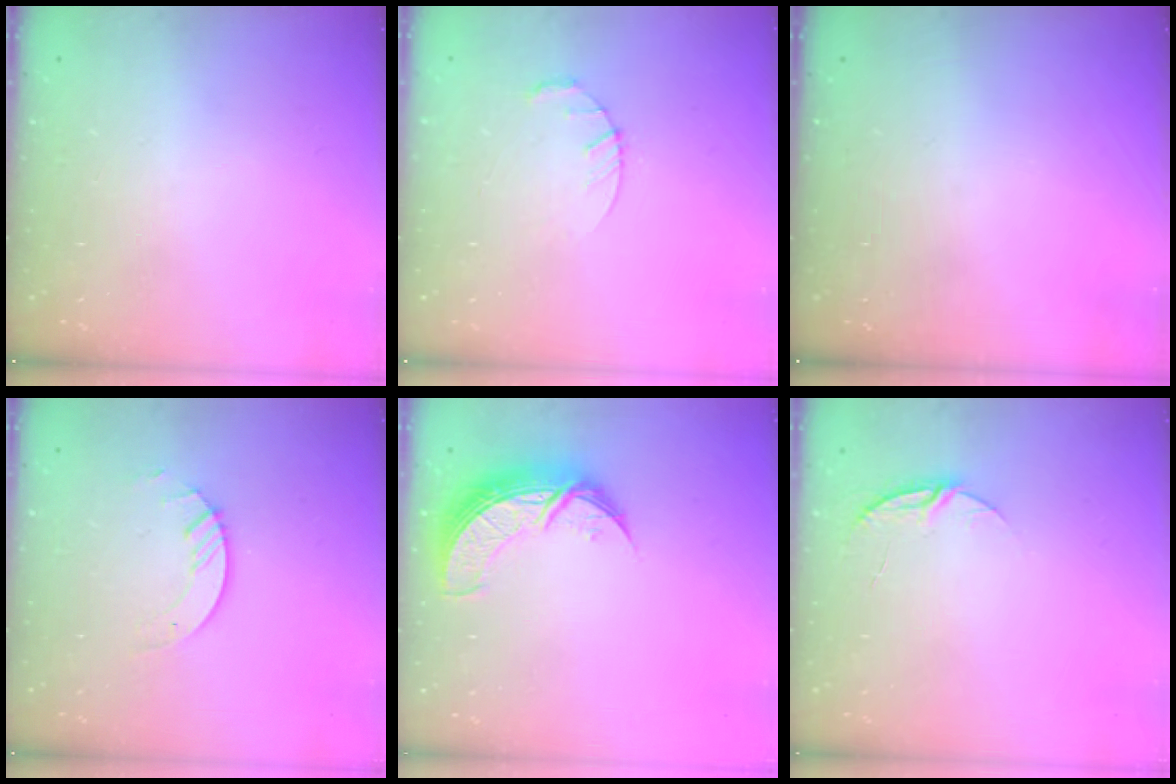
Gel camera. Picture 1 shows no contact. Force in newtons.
{"total": 3.4, "press": 3.3, "slide": 0.5}
{"total": 0.0}
{"total": 3.8, "press": 3.8, "slide": 0.3}
{"total": 10.3, "press": 10.3, "slide": 0.7}
{"total": 5.6, "press": 5.5, "slide": 0.6}